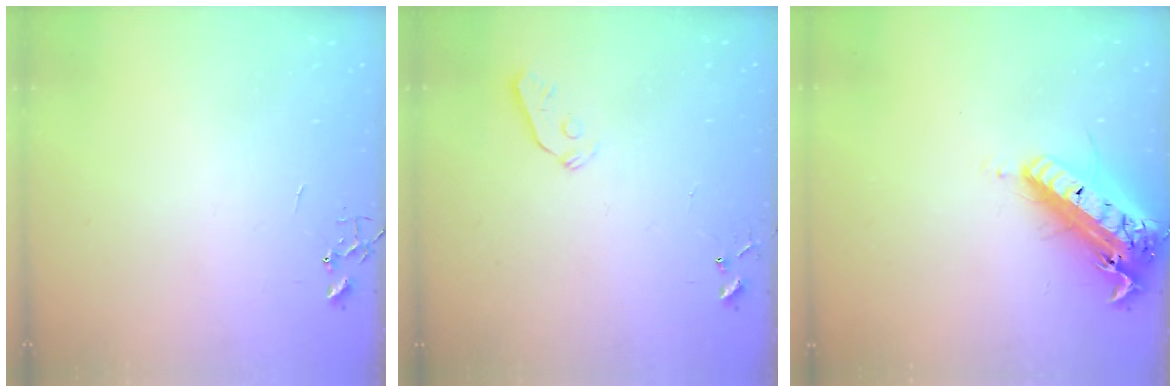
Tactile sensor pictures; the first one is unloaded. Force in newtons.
{"total": 3.6, "press": 3.5, "slide": 0.7}
{"total": 21.3, "press": 20.9, "slide": 4.2}